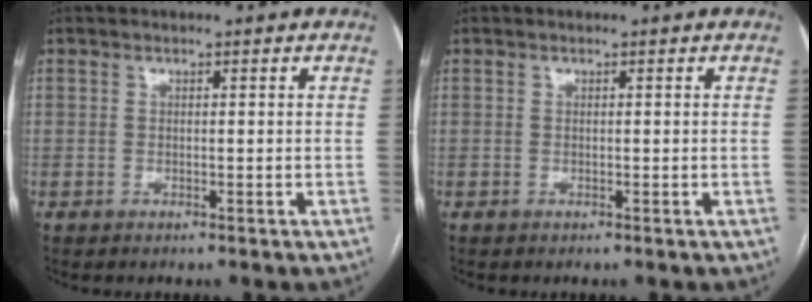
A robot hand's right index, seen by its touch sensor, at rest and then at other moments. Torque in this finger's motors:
{"motor_torque": [0.00, 0.00, 0.00, 0.00]}